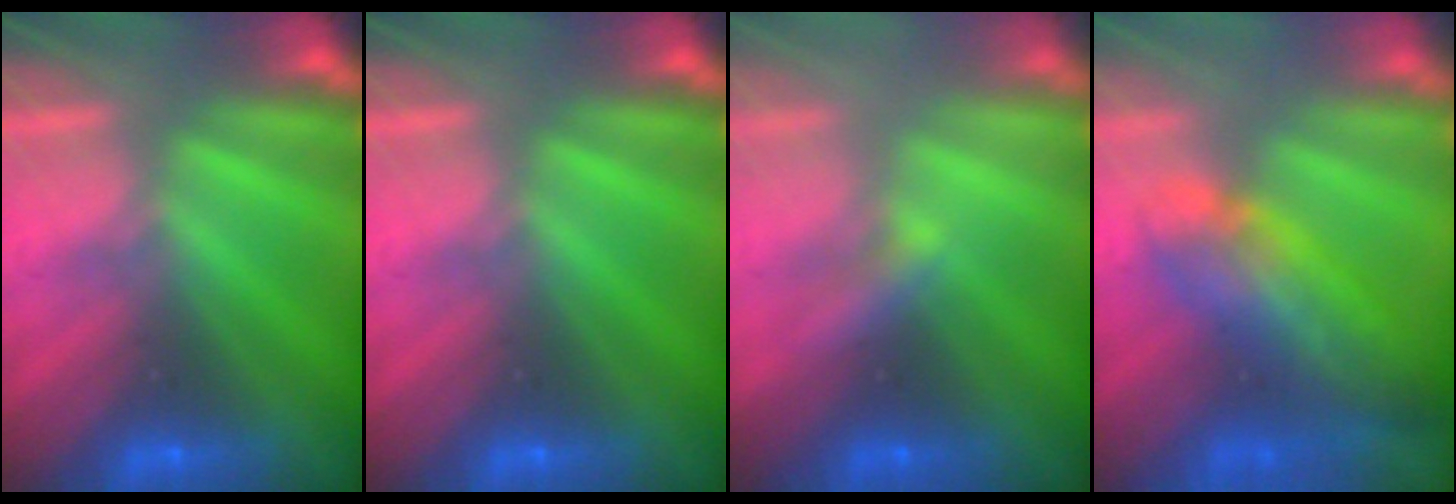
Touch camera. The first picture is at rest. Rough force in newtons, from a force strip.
{"total": 0.0}
{"total": 2.2}
{"total": 9.4}